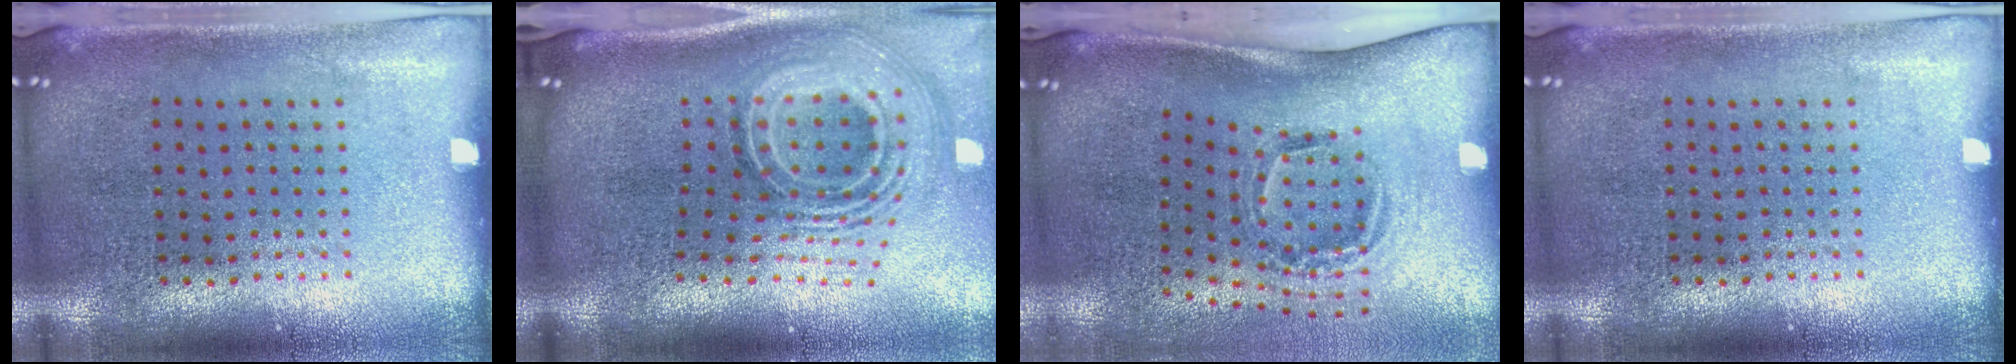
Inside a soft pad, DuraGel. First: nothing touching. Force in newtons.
{"total": 2.8, "press": 1.8, "slide": 2.1}
{"total": 2.1, "press": 1.2, "slide": 1.7}
{"total": 0.0}